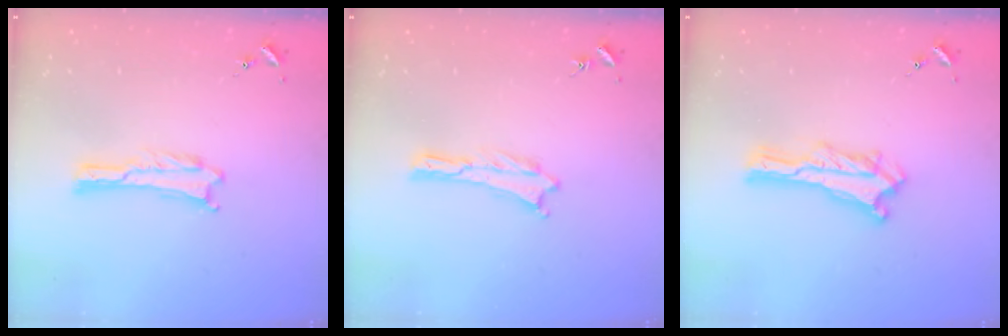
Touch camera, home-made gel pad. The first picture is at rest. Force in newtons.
{"total": 0.0}
{"total": 1.4, "press": 1.4, "slide": 0.2}